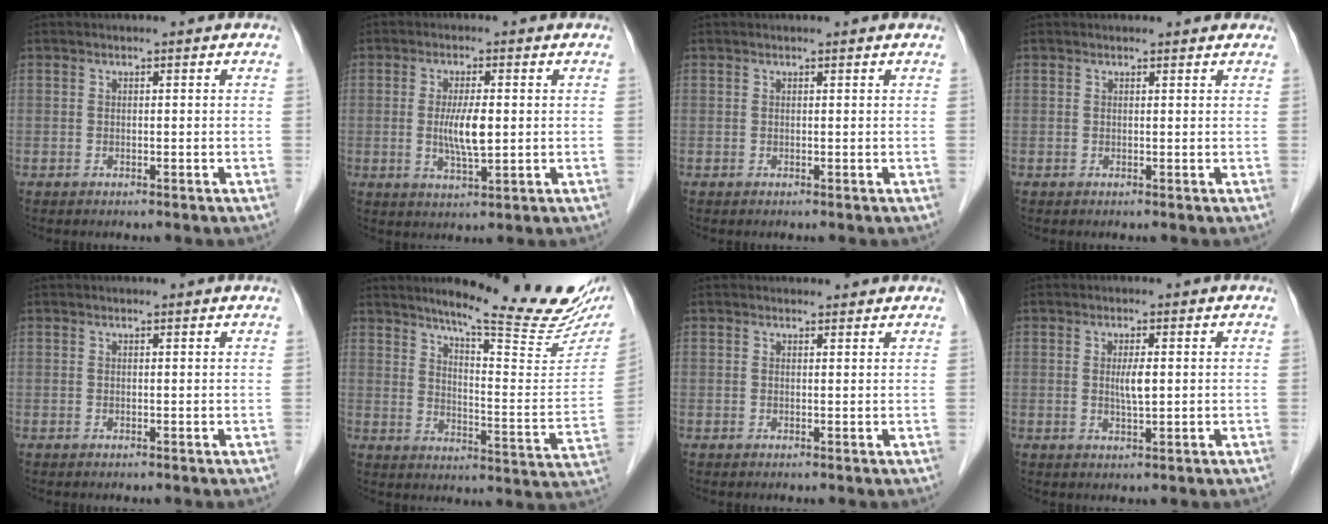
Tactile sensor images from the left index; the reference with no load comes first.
{"total": 5.3, "force": [-0.1, 0.9, 5.2], "torque": [-0.101, -0.011, -0.002]}
{"total": 0.7, "force": [0.7, 0.0, 0.0], "torque": [-0.008, 0.002, 0.007]}
{"total": 2.4, "force": [2.2, 0.8, 0.4], "torque": [-0.007, 0.006, 0.017]}
{"total": 1.1, "force": [1.1, 0.0, 0.1], "torque": [-0.011, 0.002, 0.010]}
{"total": 21.0, "force": [17.5, 1.6, 11.4], "torque": [-0.153, -0.068, 0.222]}
{"total": 2.7, "force": [2.6, 0.8, 0.2], "torque": [-0.005, 0.007, 0.029]}
{"total": 2.5, "force": [0.1, 0.3, 2.4], "torque": [-0.047, -0.006, 0.003]}